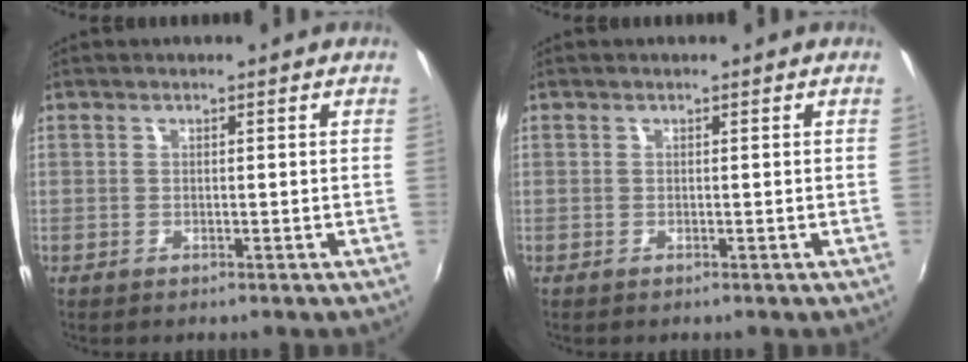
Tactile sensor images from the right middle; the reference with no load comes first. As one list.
[{"total": 0.0}]